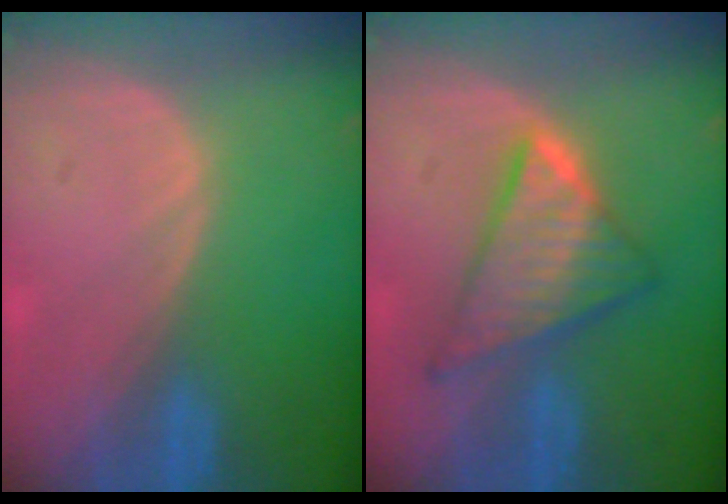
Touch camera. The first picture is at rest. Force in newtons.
{"total": 8.2, "press": 8.1, "slide": 0.5}